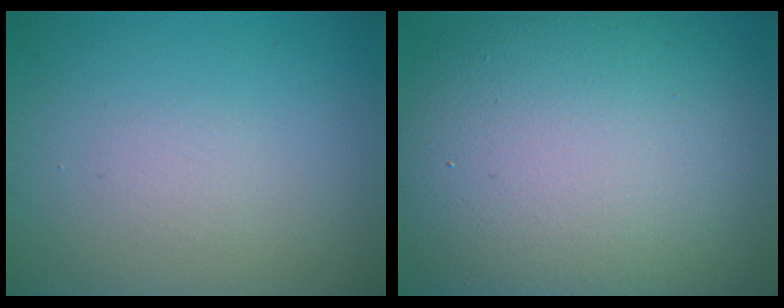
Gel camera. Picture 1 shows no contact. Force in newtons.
{"total": 13.8, "press": 13.7, "slide": 1.2}